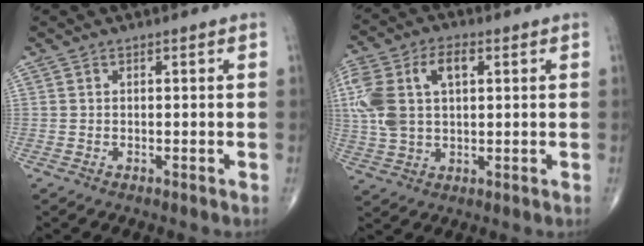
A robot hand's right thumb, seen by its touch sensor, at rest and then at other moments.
{"total": 13.6, "force": [3.1, 8.0, 10.6], "torque": [-0.236, 0.021, 0.062]}